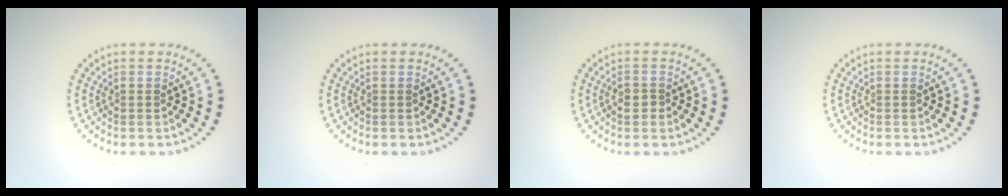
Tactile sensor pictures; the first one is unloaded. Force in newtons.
{"total": 0.0}
{"total": 1.3, "press": 1.2, "slide": 0.5}
{"total": 0.0}